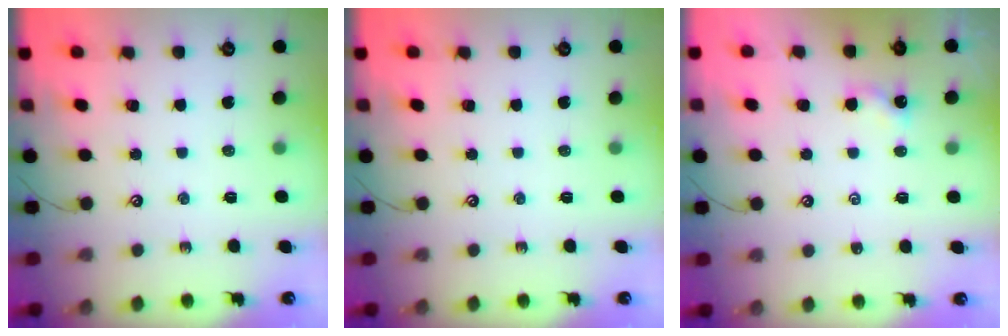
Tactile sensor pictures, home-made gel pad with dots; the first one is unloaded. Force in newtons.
{"total": 0.0}
{"total": 0.6, "press": 0.5, "slide": 0.2}